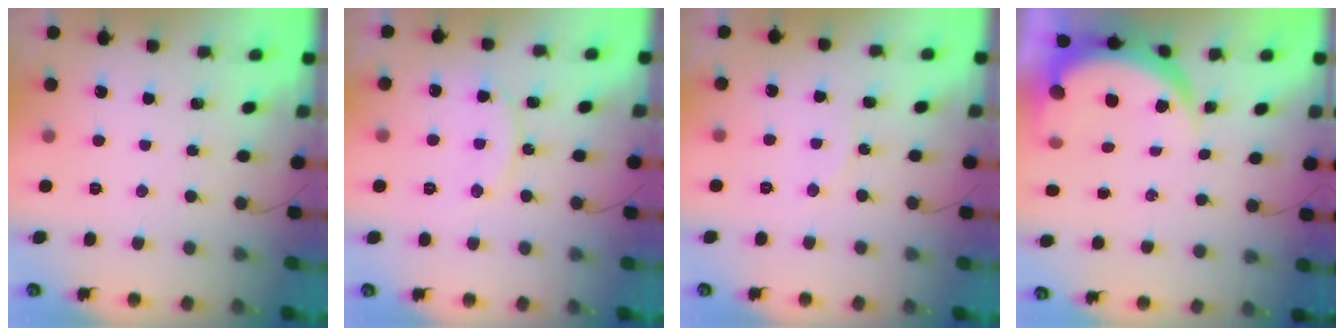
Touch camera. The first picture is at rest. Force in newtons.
{"total": 10.6, "press": 10.6, "slide": 0.8}
{"total": 4.5, "press": 4.5, "slide": 0.5}
{"total": 6.9, "press": 6.8, "slide": 1.0}